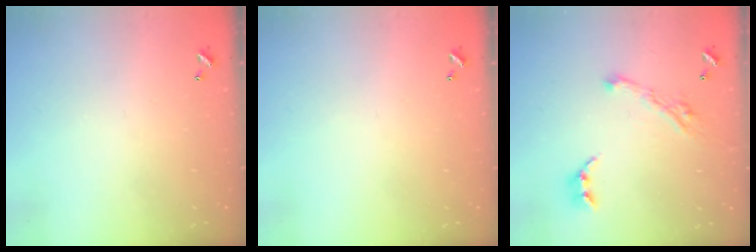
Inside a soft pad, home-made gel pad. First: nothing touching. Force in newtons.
{"total": 0.0}
{"total": 7.8, "press": 7.7, "slide": 0.9}